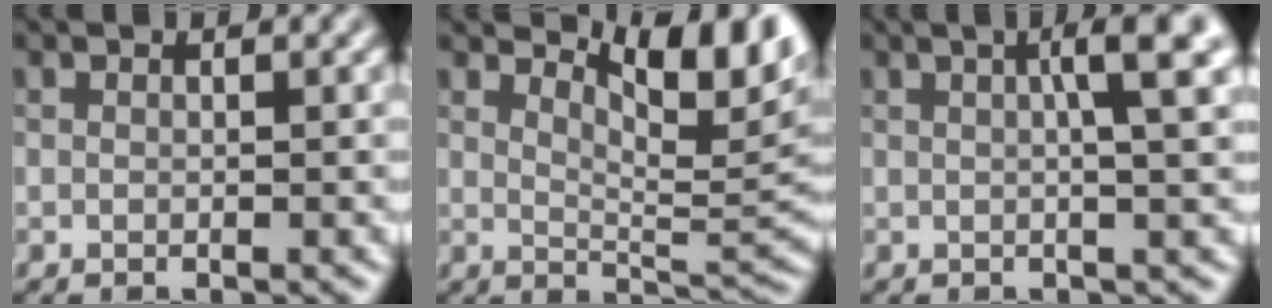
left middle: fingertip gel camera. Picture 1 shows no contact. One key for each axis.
{"total": 7.5, "fx": 4.4, "fy": 2.2, "fz": 5.7, "tx": -0.083, "ty": -0.006, "tz": 0.075}
{"total": 4.9, "fx": 1.2, "fy": 0.8, "fz": 4.7, "tx": -0.062, "ty": 0.014, "tz": 0.016}